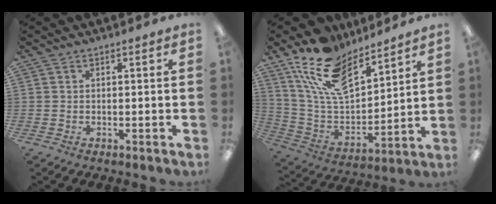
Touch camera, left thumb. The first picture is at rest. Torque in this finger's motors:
{"motor_torque": [0.56, 0.04, 1.40, -1.37, 0.49]}